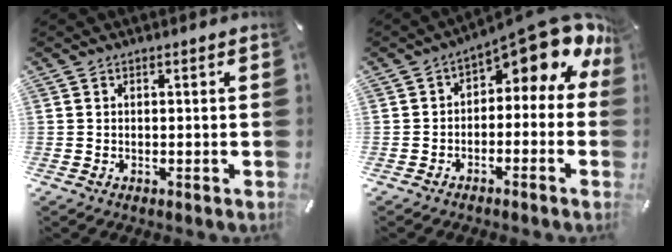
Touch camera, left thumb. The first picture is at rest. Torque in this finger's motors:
{"motor_torque": [0.48, 0.38, 0.66, 0.53, 0.03]}